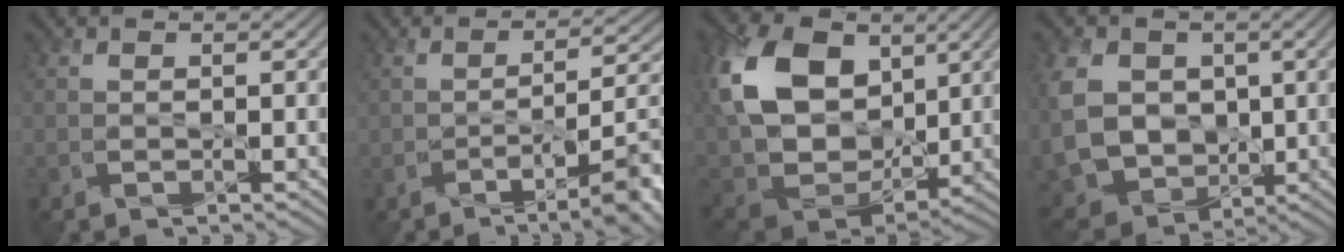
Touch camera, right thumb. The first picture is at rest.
{"total": 9.3, "force": [-4.7, 2.3, 7.7], "torque": [-0.113, 0.002, -0.065]}
{"total": 16.4, "force": [5.6, 11.6, 10.1], "torque": [-0.250, 0.013, 0.122]}
{"total": 10.8, "force": [1.2, 8.7, 6.3], "torque": [-0.167, -0.001, 0.009]}